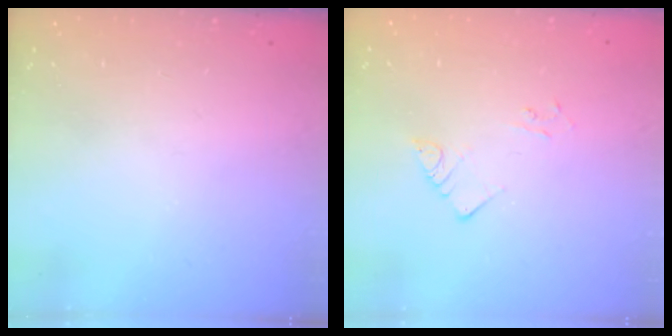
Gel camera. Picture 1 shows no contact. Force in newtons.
{"total": 2.2, "press": 2.2, "slide": 0.2}